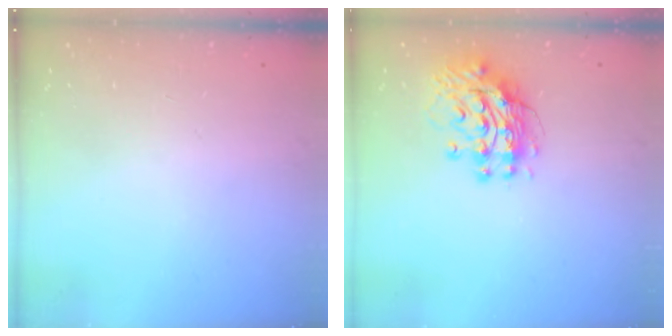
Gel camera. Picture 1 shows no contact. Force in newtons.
{"total": 11.3, "press": 11.3, "slide": 1.1}